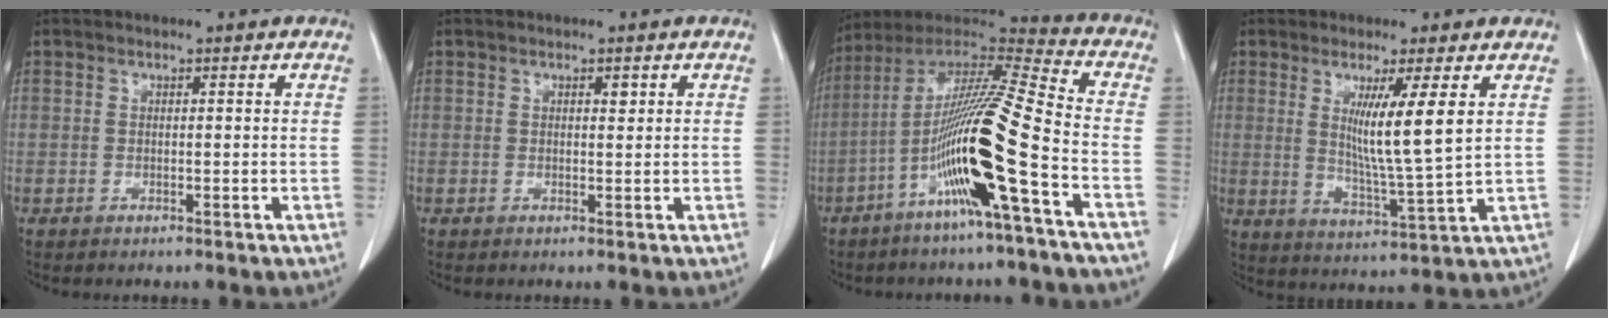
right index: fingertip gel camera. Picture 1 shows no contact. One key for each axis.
{"total": 0.9, "fx": 0.4, "fy": 0.4, "fz": 0.7, "tx": -0.009, "ty": -0.001, "tz": 0.006}
{"total": 17.4, "fx": -6.3, "fy": -0.8, "fz": 16.2, "tx": -0.309, "ty": -0.004, "tz": -0.125}
{"total": 8.8, "fx": 2.7, "fy": -0.8, "fz": 8.4, "tx": -0.146, "ty": -0.026, "tz": 0.051}